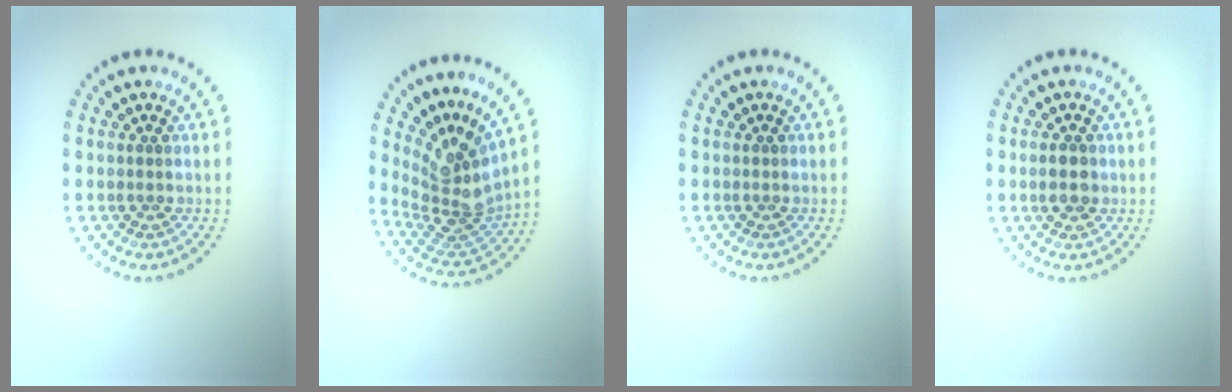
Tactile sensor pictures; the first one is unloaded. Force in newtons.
{"total": 4.7, "press": 3.0, "slide": 3.6}
{"total": 0.0}
{"total": 2.4, "press": 2.4, "slide": 0.0}